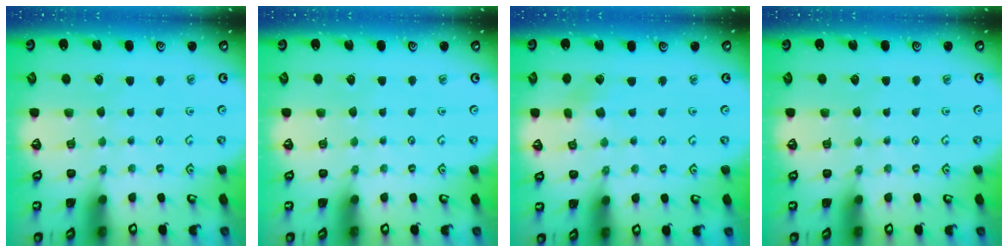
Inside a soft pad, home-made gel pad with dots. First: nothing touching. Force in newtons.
{"total": 0.0}
{"total": 1.7, "press": 1.7, "slide": 0.3}
{"total": 0.0}